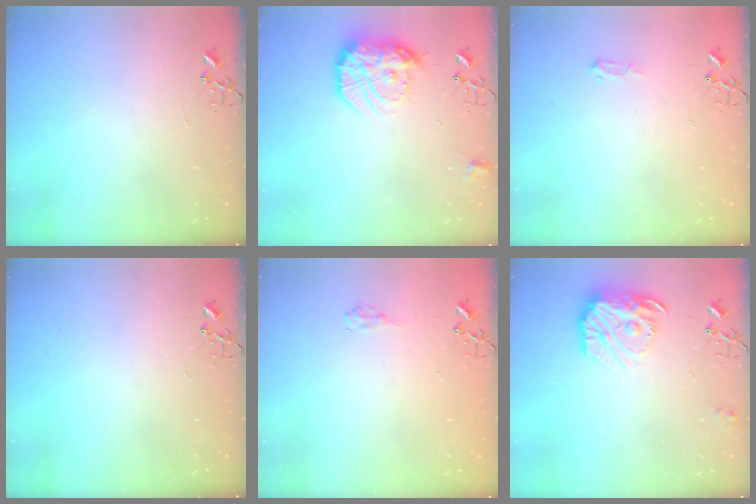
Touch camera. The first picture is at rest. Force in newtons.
{"total": 18.7, "press": 18.6, "slide": 1.6}
{"total": 6.3, "press": 6.3, "slide": 0.8}
{"total": 0.0}
{"total": 7.4, "press": 7.4, "slide": 0.8}
{"total": 17.0, "press": 16.9, "slide": 1.2}